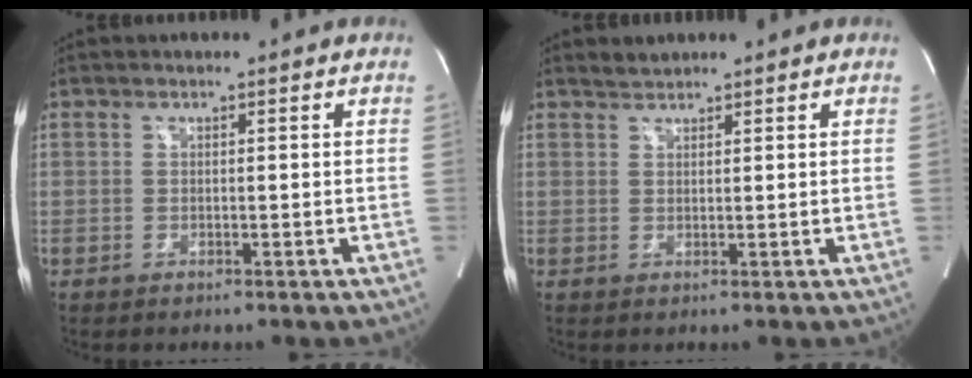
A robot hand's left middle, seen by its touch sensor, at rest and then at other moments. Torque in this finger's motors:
{"motor_torque": [-0.02, 0.03, -0.08, -0.01]}